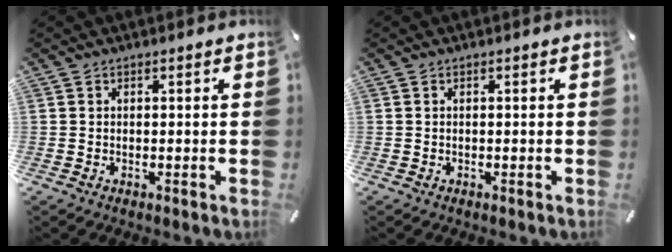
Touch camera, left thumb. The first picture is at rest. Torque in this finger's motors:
{"motor_torque": [-0.18, -0.18, 0.08, -0.03, 0.01]}